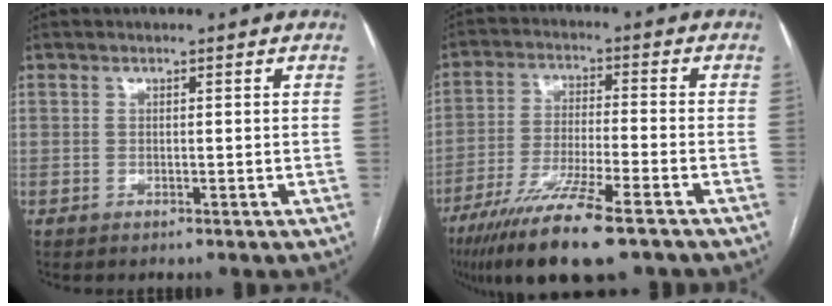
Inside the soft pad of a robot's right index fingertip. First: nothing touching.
{"total": 14.3, "force": [-9.6, 1.1, 10.6], "torque": [-0.205, -0.042, -0.166]}